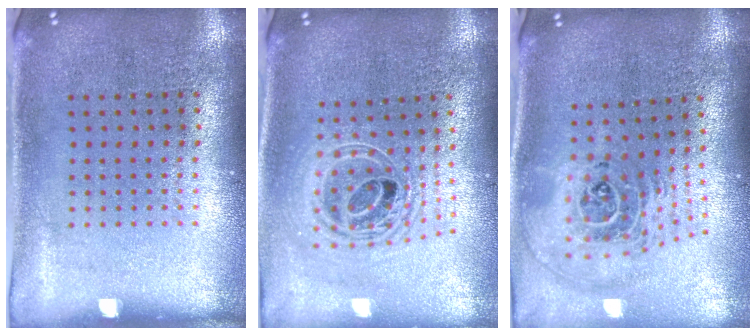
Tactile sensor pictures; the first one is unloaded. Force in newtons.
{"total": 2.2, "press": 1.7, "slide": 1.4}
{"total": 2.6, "press": 1.8, "slide": 1.9}